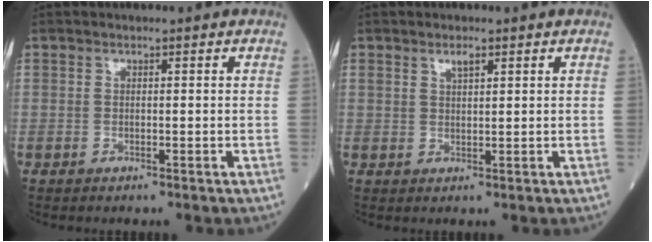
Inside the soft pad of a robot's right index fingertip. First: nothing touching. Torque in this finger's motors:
{"motor_torque": [-0.01, 0.05, 0.00, 0.04]}